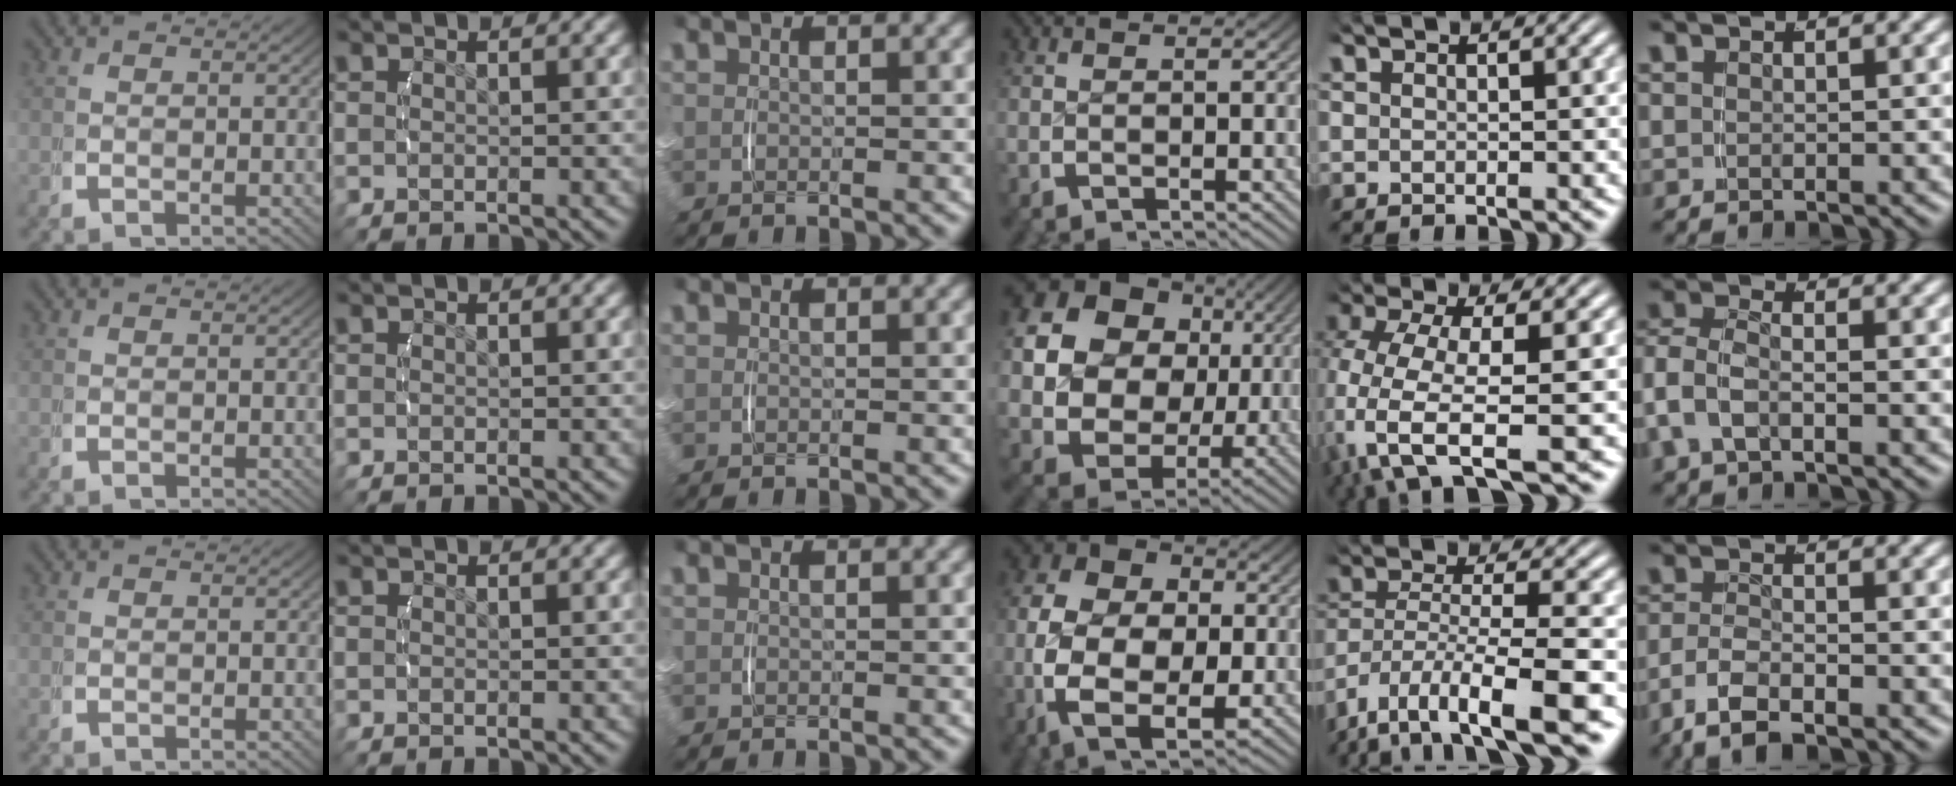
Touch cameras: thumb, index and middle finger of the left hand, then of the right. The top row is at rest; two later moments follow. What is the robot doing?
{"motion": "lift_and_place", "object": "backpack"}